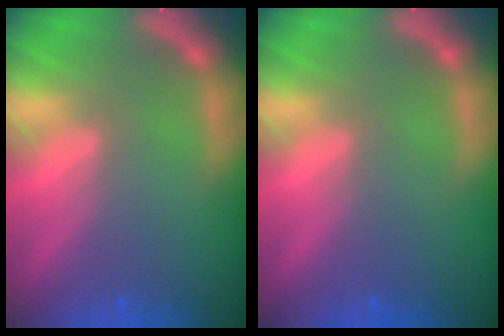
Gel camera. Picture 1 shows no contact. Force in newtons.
{"total": 0.0}